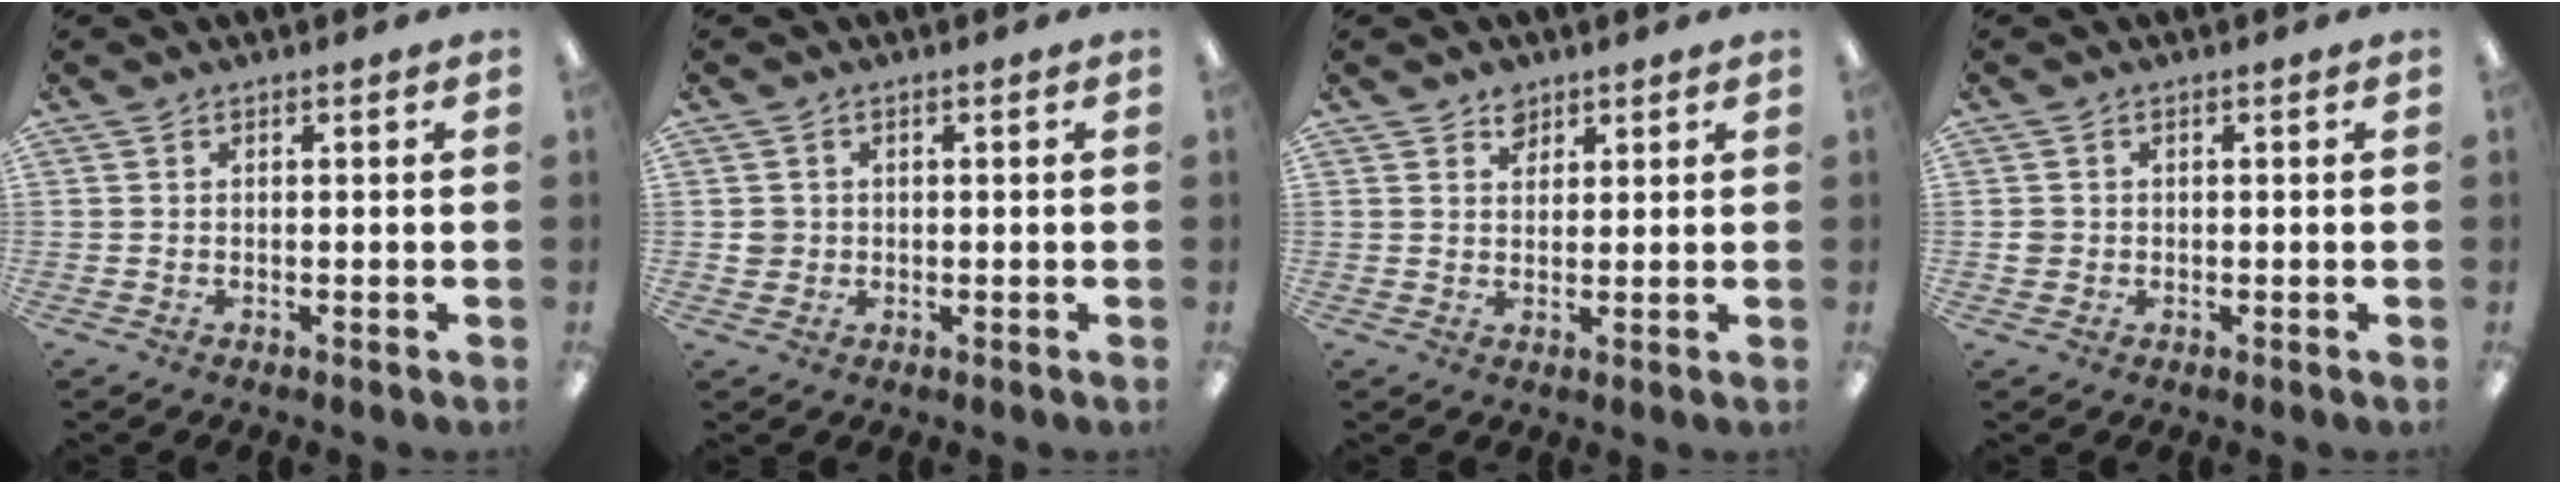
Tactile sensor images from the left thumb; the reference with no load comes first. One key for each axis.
{"total": 2.5, "fx": 0.2, "fy": 2.5, "fz": 0.5, "tx": -0.011, "ty": 0.005, "tz": 0.003}
{"total": 3.6, "fx": 2.6, "fy": 2.4, "fz": 0.9, "tx": -0.008, "ty": -0.006, "tz": 0.046}
{"total": 1.7, "fx": 0.0, "fy": 1.7, "fz": 0.5, "tx": -0.008, "ty": 0.004, "tz": -0.002}